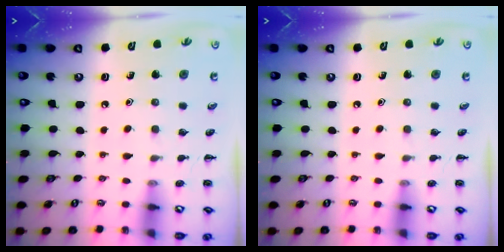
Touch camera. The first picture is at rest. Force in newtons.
{"total": 0.0}